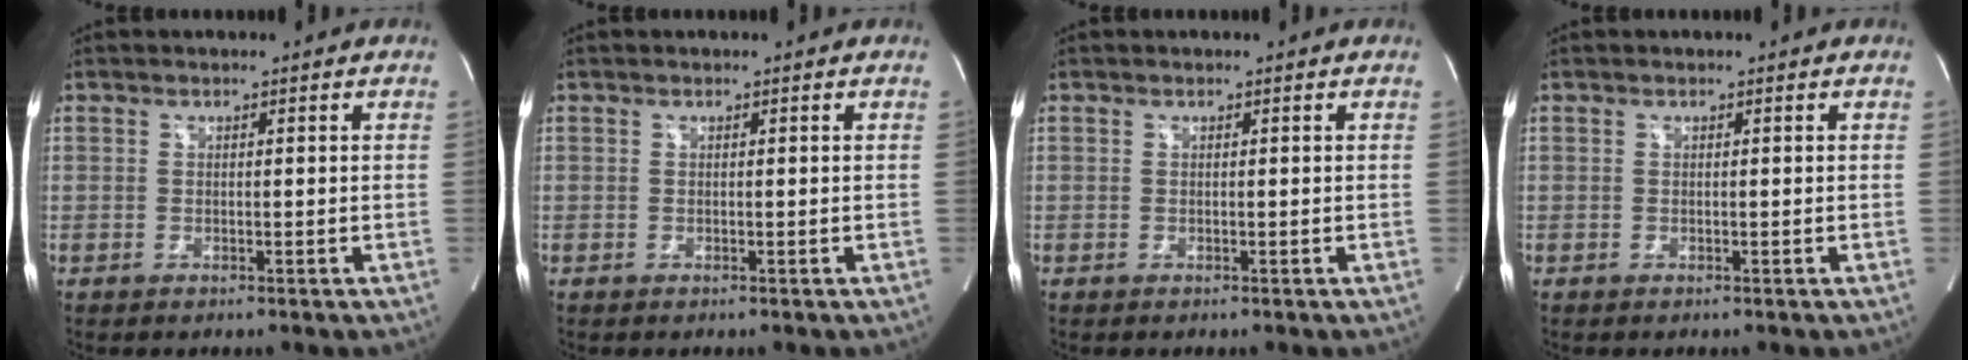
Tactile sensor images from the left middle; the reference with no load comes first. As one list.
[{"total": 0.0}, {"total": 0.0}, {"total": 0.0}]